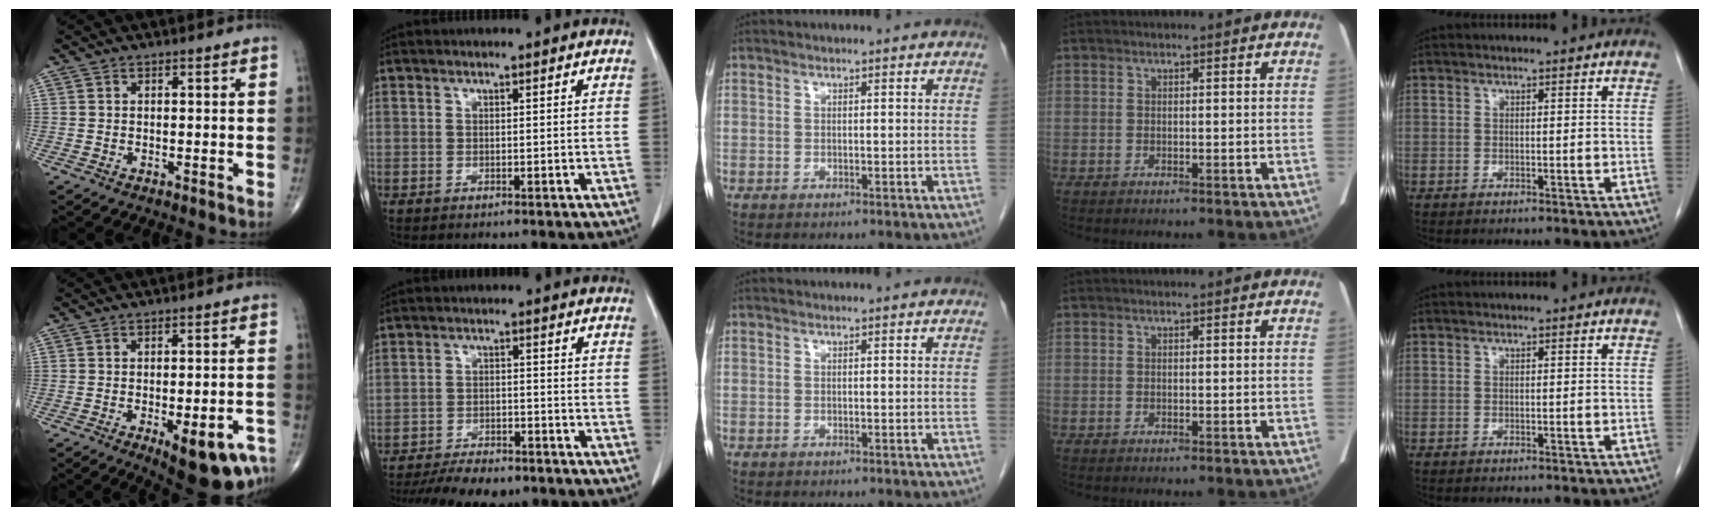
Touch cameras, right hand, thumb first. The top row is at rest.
{"thumb": {"total": 12.8, "force": [-6.6, 4.5, 10.0], "torque": [-0.089, 0.021, -0.076]}, "index": {"total": 10.8, "force": [-8.9, 3.7, 4.8], "torque": [-0.066, -0.005, -0.135]}}